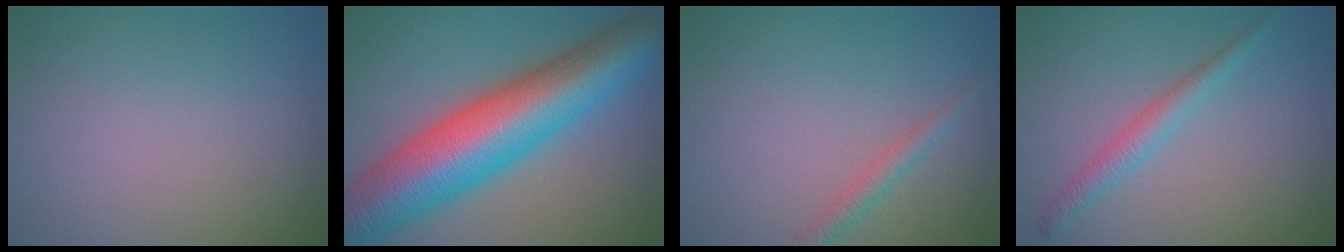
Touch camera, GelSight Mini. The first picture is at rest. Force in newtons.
{"total": 13.1, "press": 13.1, "slide": 0.4}
{"total": 1.6, "press": 1.6, "slide": 0.0}
{"total": 2.2, "press": 2.2, "slide": 0.1}